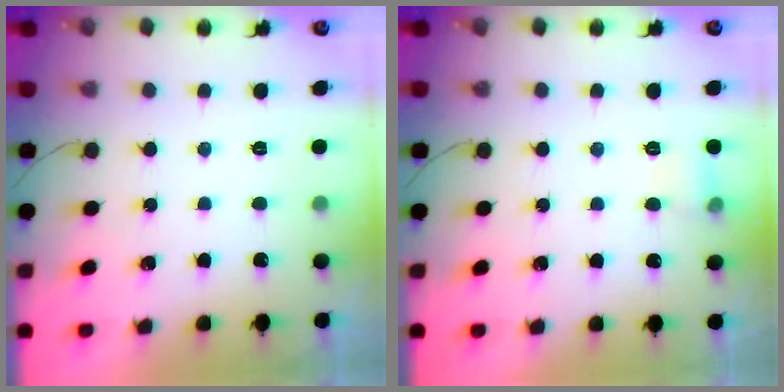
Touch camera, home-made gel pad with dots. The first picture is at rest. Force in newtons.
{"total": 5.4, "press": 5.3, "slide": 1.0}